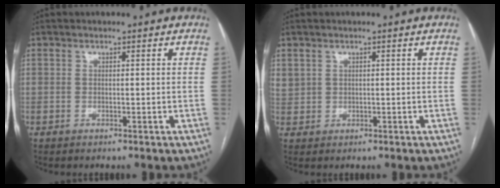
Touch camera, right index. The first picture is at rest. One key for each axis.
{"total": 2.2, "fx": 1.2, "fy": 1.8, "fz": 0.5, "tx": -0.007, "ty": 0.010, "tz": 0.029}